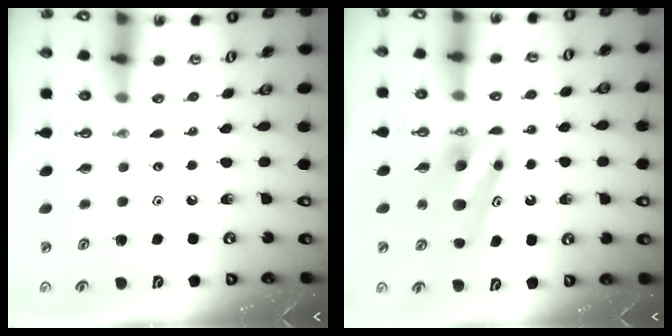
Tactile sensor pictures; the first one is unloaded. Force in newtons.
{"total": 8.2, "press": 7.4, "slide": 3.4}